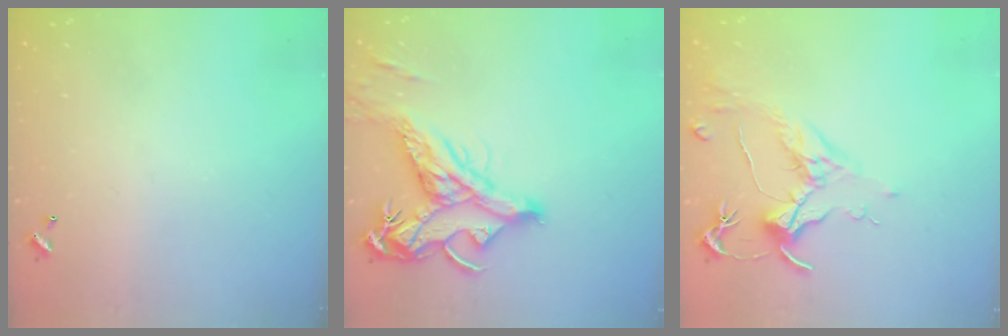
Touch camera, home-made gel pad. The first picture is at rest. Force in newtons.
{"total": 9.6, "press": 9.4, "slide": 1.7}
{"total": 1.7, "press": 1.4, "slide": 0.9}